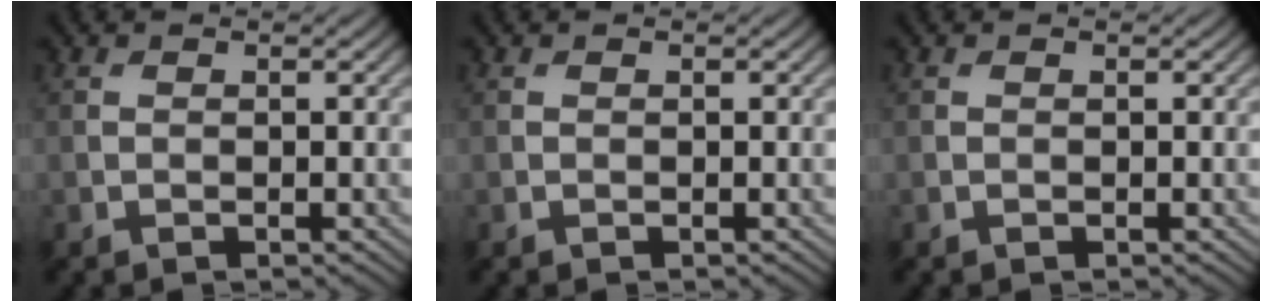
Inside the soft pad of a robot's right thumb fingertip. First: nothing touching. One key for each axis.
{"total": 0.0}
{"total": 0.0}